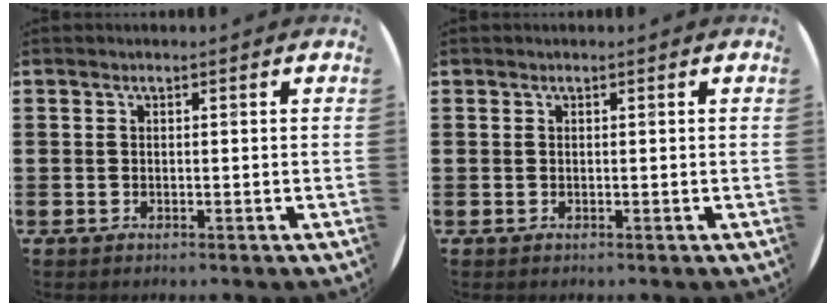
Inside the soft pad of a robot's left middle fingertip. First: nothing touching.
{"total": 0.0}